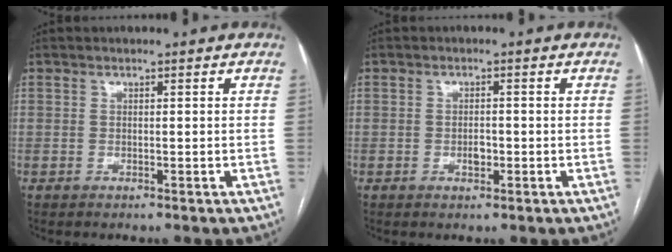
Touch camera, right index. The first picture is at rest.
{"total": 1.7, "force": [-0.4, 0.9, 1.4], "torque": [-0.024, 0.002, -0.005]}